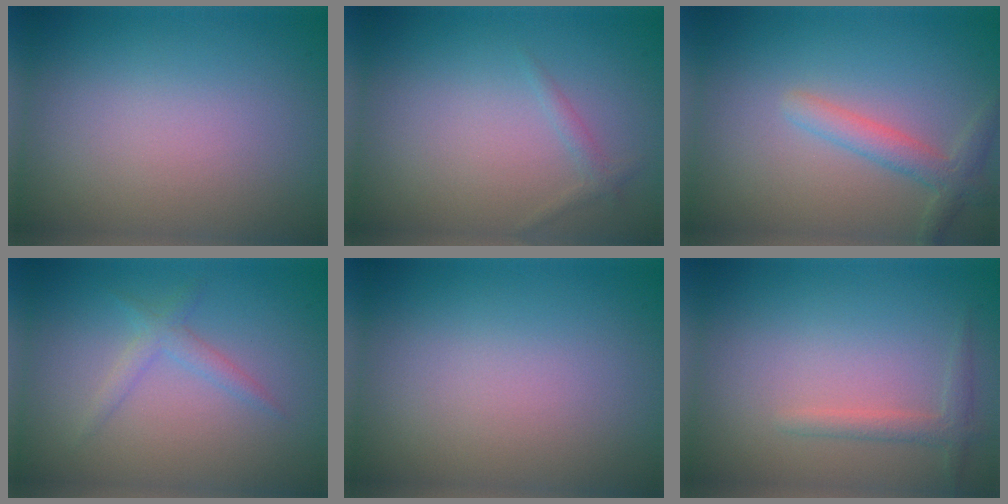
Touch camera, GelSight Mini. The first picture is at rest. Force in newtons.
{"total": 0.9, "press": 0.9, "slide": 0.0}
{"total": 2.6, "press": 2.5, "slide": 0.2}
{"total": 1.6, "press": 1.6, "slide": 0.1}
{"total": 0.0}
{"total": 1.5, "press": 1.5, "slide": 0.1}